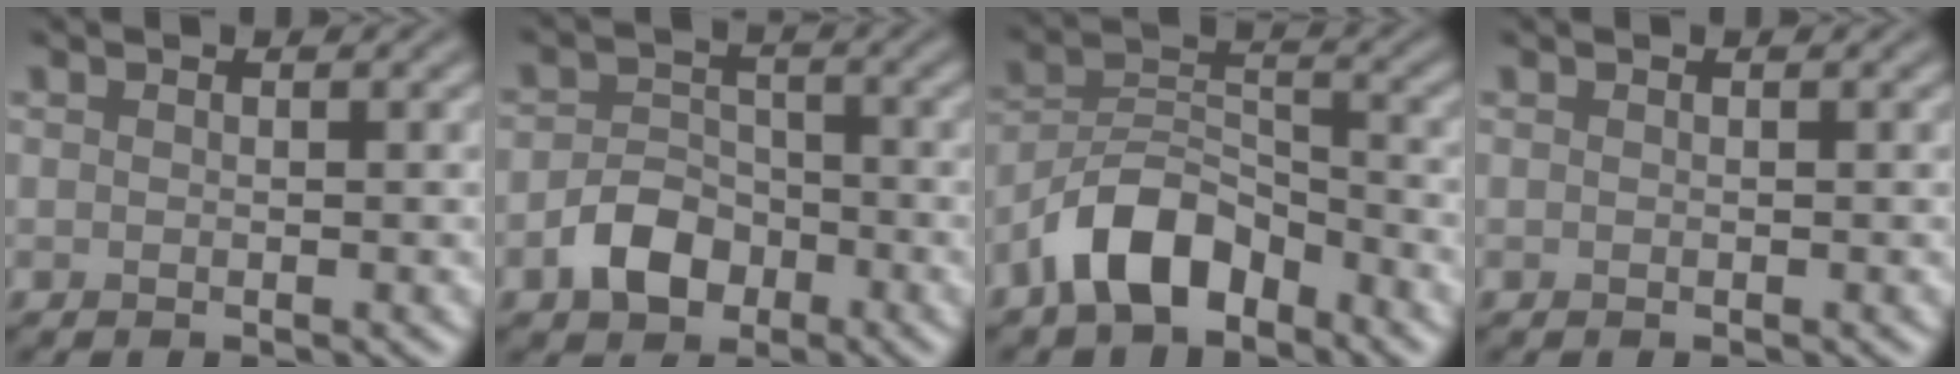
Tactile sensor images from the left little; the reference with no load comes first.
{"total": 4.0, "force": [-2.1, 2.8, 1.9], "torque": [-0.031, 0.003, -0.044]}
{"total": 6.4, "force": [-4.3, 3.1, 3.6], "torque": [-0.059, 0.010, -0.091]}
{"total": 0.0}